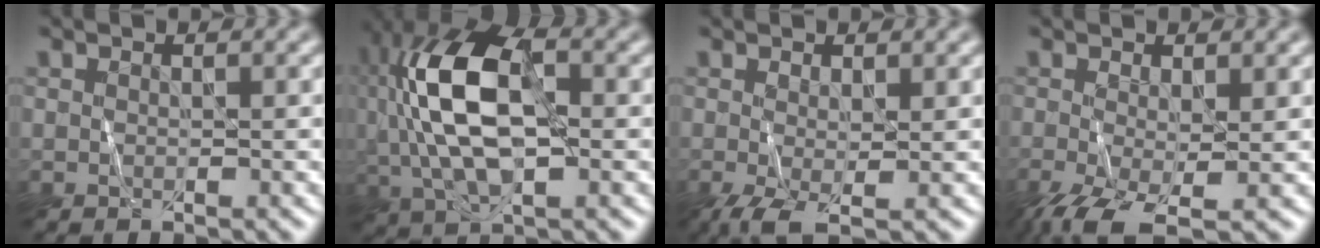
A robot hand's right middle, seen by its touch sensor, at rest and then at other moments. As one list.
[{"total": 11.1, "force": [0.6, 5.4, 9.7], "torque": [-0.208, 0.019, 0.009]}, {"total": 2.6, "force": [-1.0, 0.6, 2.3], "torque": [-0.057, -0.007, -0.018]}, {"total": 5.6, "force": [-3.0, 1.8, 4.4], "torque": [-0.106, -0.017, -0.056]}]